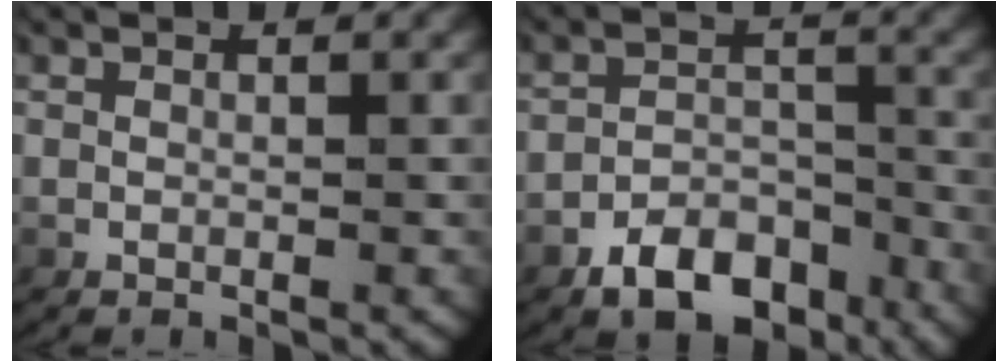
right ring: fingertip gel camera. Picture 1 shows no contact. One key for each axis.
{"total": 6.0, "fx": -4.5, "fy": 3.3, "fz": 2.2, "tx": -0.023, "ty": -0.008, "tz": -0.077}